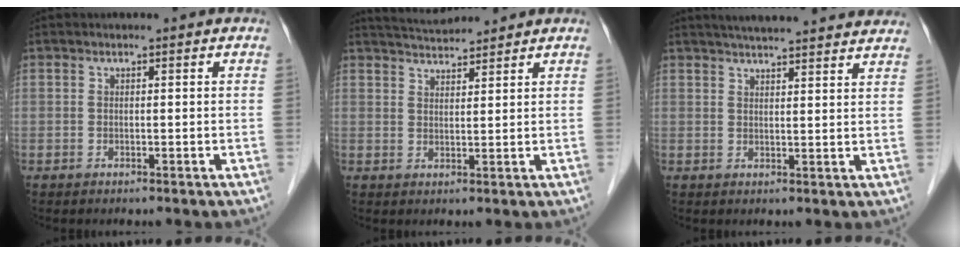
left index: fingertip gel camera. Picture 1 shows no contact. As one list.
[{"total": 5.2, "force": [5.1, 0.2, 0.9], "torque": [-0.022, 0.025, 0.088]}, {"total": 17.0, "force": [15.5, 1.5, 6.7], "torque": [-0.096, 0.025, 0.197]}]